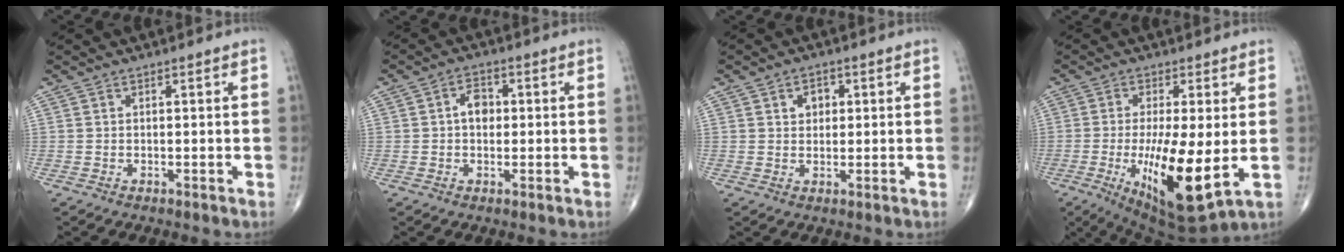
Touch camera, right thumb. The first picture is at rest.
{"total": 4.1, "force": [0.3, 2.8, 2.9], "torque": [-0.035, 0.011, 0.000]}
{"total": 3.4, "force": [1.0, 2.6, 1.9], "torque": [-0.013, -0.001, 0.014]}
{"total": 15.2, "force": [-2.4, 4.2, 14.4], "torque": [-0.259, -0.031, -0.028]}